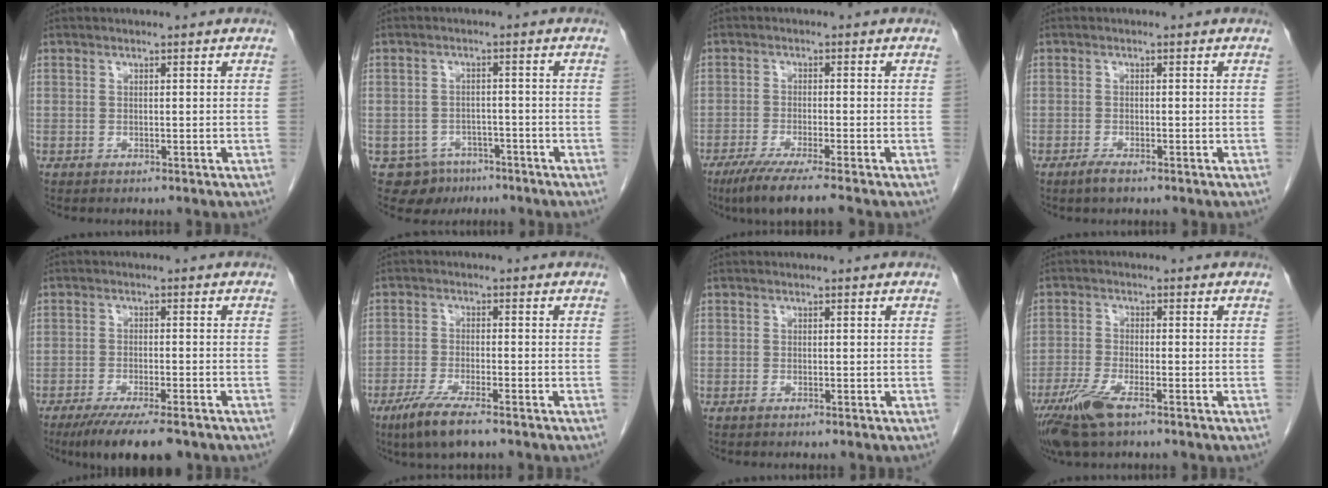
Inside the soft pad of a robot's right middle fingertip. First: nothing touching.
{"total": 5.4, "force": [-3.6, 4.0, 0.5], "torque": [0.001, 0.009, -0.046]}
{"total": 7.0, "force": [-5.3, -0.7, 4.4], "torque": [-0.069, -0.021, -0.092]}
{"total": 1.7, "force": [-1.3, 0.2, 1.2], "torque": [-0.027, -0.004, -0.023]}
{"total": 10.0, "force": [-7.5, 1.7, 6.4], "torque": [-0.092, -0.017, -0.115]}
{"total": 6.6, "force": [-4.5, 0.8, 4.8], "torque": [-0.095, -0.016, -0.080]}
{"total": 0.5, "force": [-0.4, 0.0, 0.4], "torque": [-0.008, 0.000, -0.007]}
{"total": 7.1, "force": [-4.5, 1.4, 5.4], "torque": [-0.116, -0.017, -0.084]}